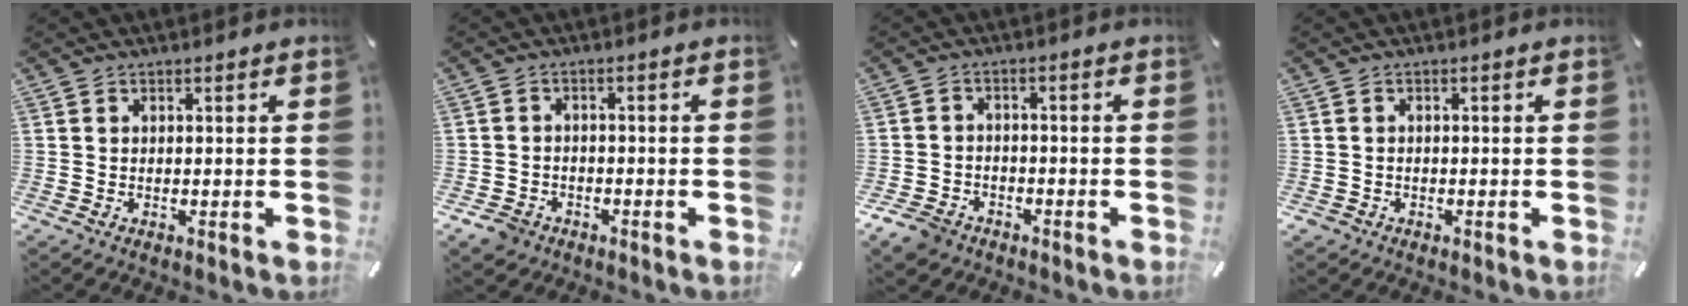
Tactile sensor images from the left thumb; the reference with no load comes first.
{"total": 4.1, "force": [-2.7, 2.9, 1.1], "torque": [-0.029, 0.012, -0.055]}
{"total": 5.3, "force": [-3.8, 3.5, 1.5], "torque": [-0.038, 0.019, -0.075]}
{"total": 1.4, "force": [-0.7, 1.2, 0.4], "torque": [-0.007, 0.005, -0.018]}